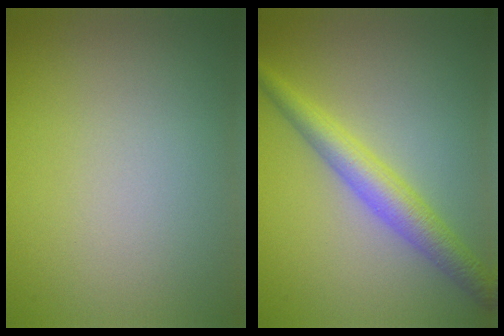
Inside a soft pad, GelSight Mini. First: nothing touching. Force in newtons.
{"total": 3.9, "press": 3.9, "slide": 0.2}